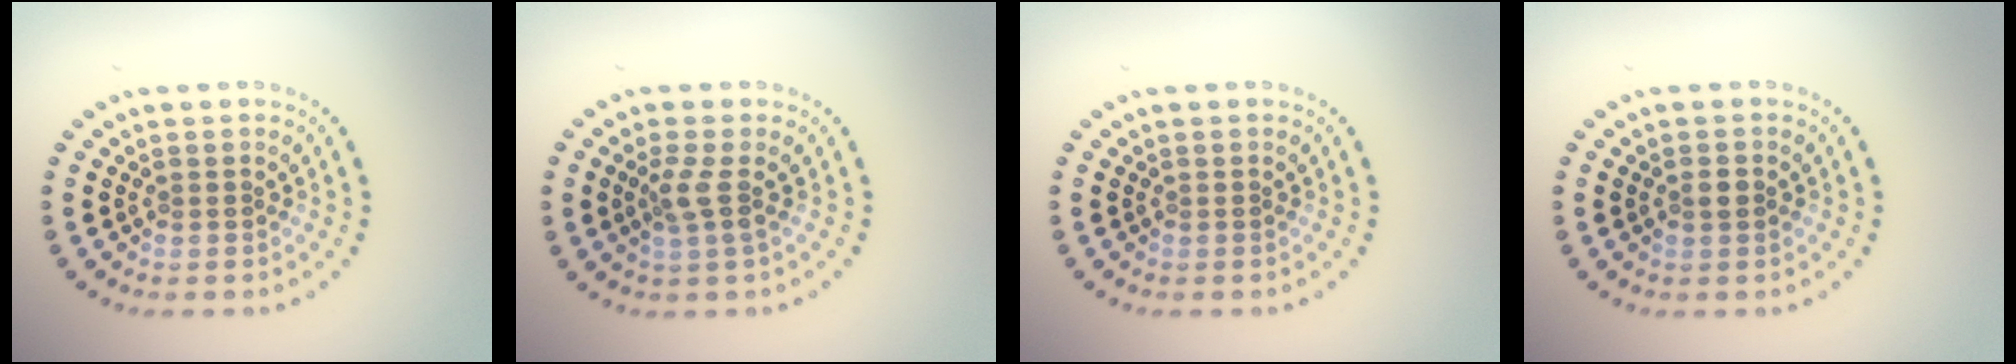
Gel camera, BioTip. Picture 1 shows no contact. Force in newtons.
{"total": 1.9, "press": 1.3, "slide": 1.3}
{"total": 0.0}
{"total": 1.1, "press": 1.1, "slide": 0.1}